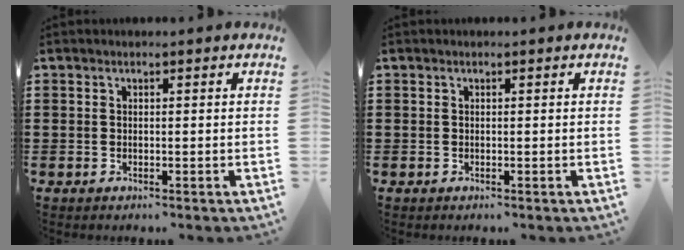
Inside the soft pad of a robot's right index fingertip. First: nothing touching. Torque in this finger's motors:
{"motor_torque": [0.17, 0.17, 0.00, 0.00]}